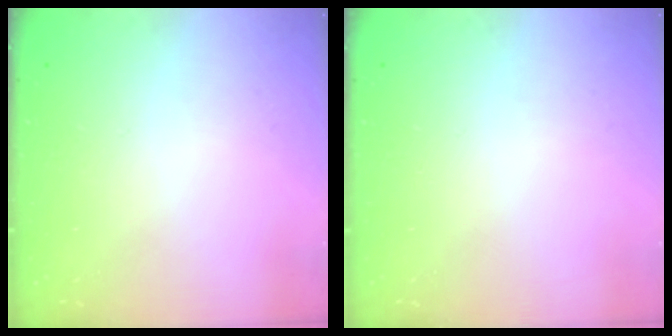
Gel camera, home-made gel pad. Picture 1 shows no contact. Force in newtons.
{"total": 0.0}